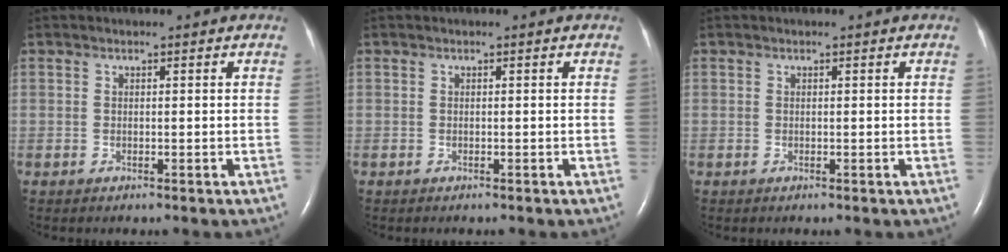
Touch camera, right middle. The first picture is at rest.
{"total": 0.0}
{"total": 0.0}